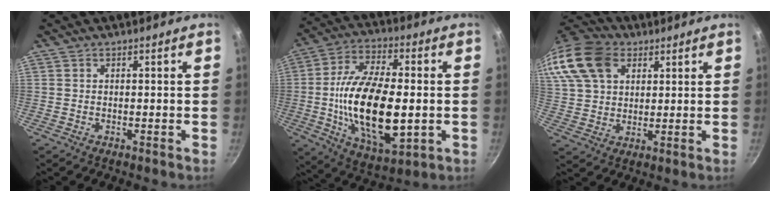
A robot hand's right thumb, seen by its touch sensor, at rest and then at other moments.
{"total": 21.7, "force": [-2.1, 10.4, 19.0], "torque": [-0.344, 0.007, -0.033]}
{"total": 20.3, "force": [8.9, 14.1, 11.5], "torque": [-0.255, 0.023, 0.162]}